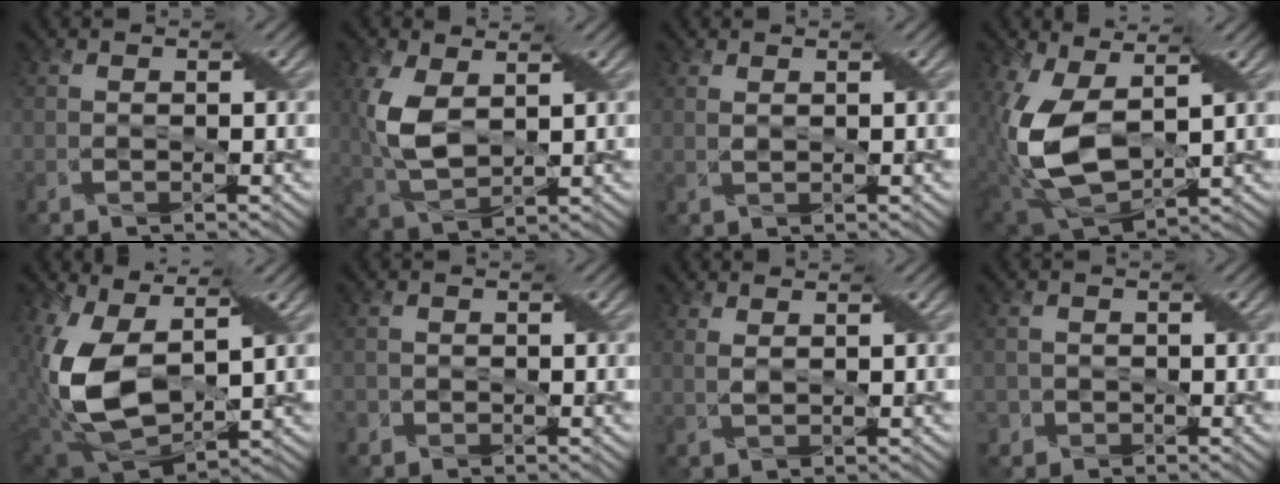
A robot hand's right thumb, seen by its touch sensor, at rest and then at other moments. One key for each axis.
{"total": 7.1, "fx": 1.8, "fy": 3.9, "fz": 5.7, "tx": -0.143, "ty": 0.003, "tz": 0.034}
{"total": 0.8, "fx": 0.7, "fy": 0.2, "fz": 0.3, "tx": -0.007, "ty": -0.004, "tz": 0.012}
{"total": 12.1, "fx": 1.0, "fy": 7.3, "fz": 9.6, "tx": -0.237, "ty": -0.021, "tz": 0.022}
{"total": 12.9, "fx": 1.6, "fy": 8.0, "fz": 10.0, "tx": -0.246, "ty": -0.019, "tz": 0.032}
{"total": 1.1, "fx": -0.6, "fy": 1.0, "fz": -0.1, "tx": 0.000, "ty": -0.005, "tz": -0.011}
{"total": 1.4, "fx": 1.1, "fy": 0.4, "fz": 0.8, "tx": -0.015, "ty": -0.006, "tz": 0.019}
{"total": 1.6, "fx": -0.7, "fy": 1.4, "fz": -0.1, "tx": 0.003, "ty": -0.006, "tz": -0.015}